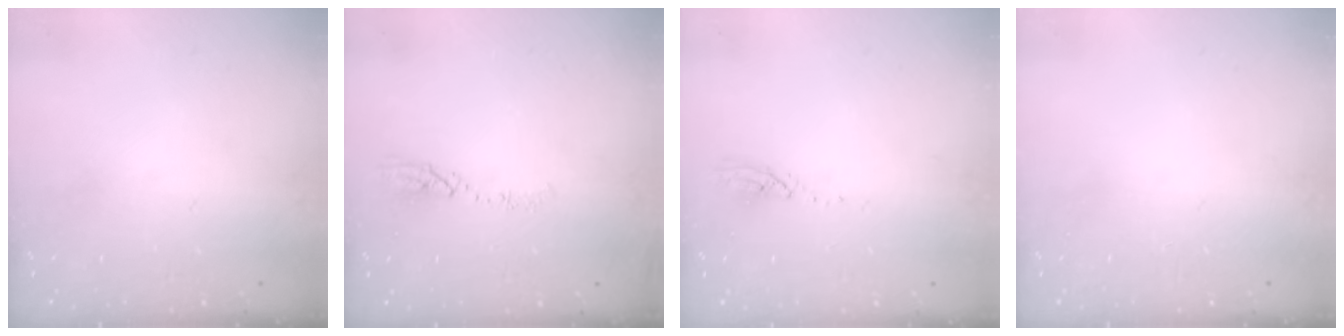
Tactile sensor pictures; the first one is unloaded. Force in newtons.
{"total": 4.8, "press": 4.8, "slide": 0.4}
{"total": 2.8, "press": 2.8, "slide": 0.4}
{"total": 0.0}